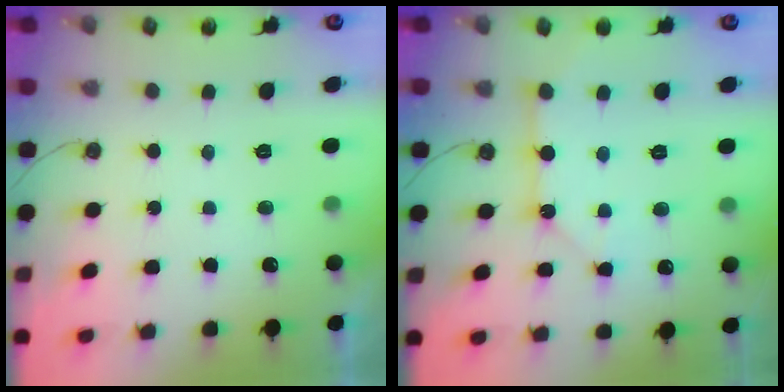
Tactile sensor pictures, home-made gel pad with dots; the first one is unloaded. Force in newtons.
{"total": 6.2, "press": 6.2, "slide": 0.6}